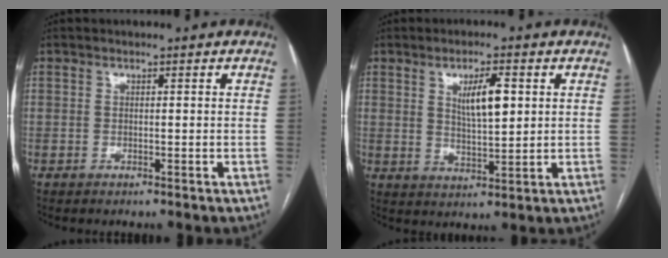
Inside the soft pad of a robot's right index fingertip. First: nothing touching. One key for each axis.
{"total": 6.2, "fx": 2.0, "fy": 1.5, "fz": 5.7, "tx": -0.099, "ty": -0.001, "tz": 0.038}